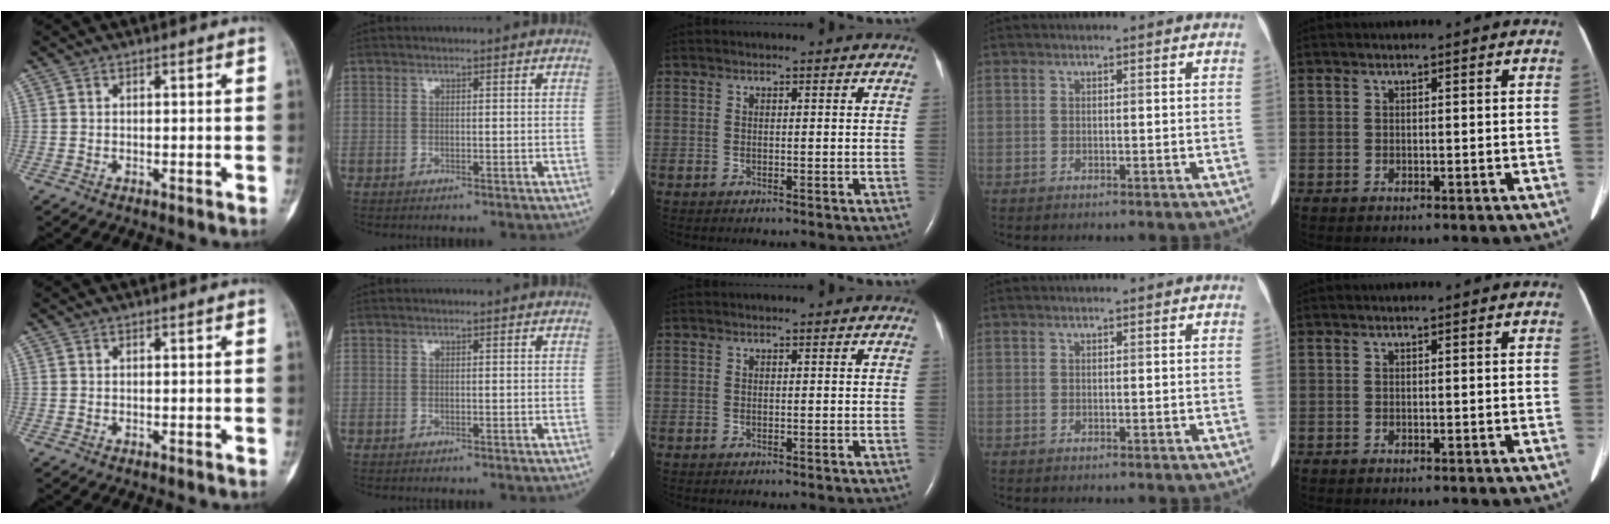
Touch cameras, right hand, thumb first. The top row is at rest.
{}